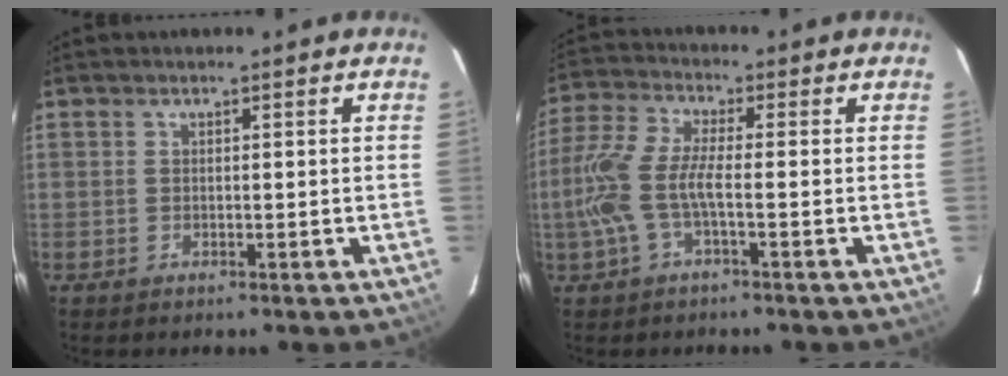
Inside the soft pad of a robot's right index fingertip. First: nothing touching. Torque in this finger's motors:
{"motor_torque": [1.23, -0.45, 0.70, 0.19]}